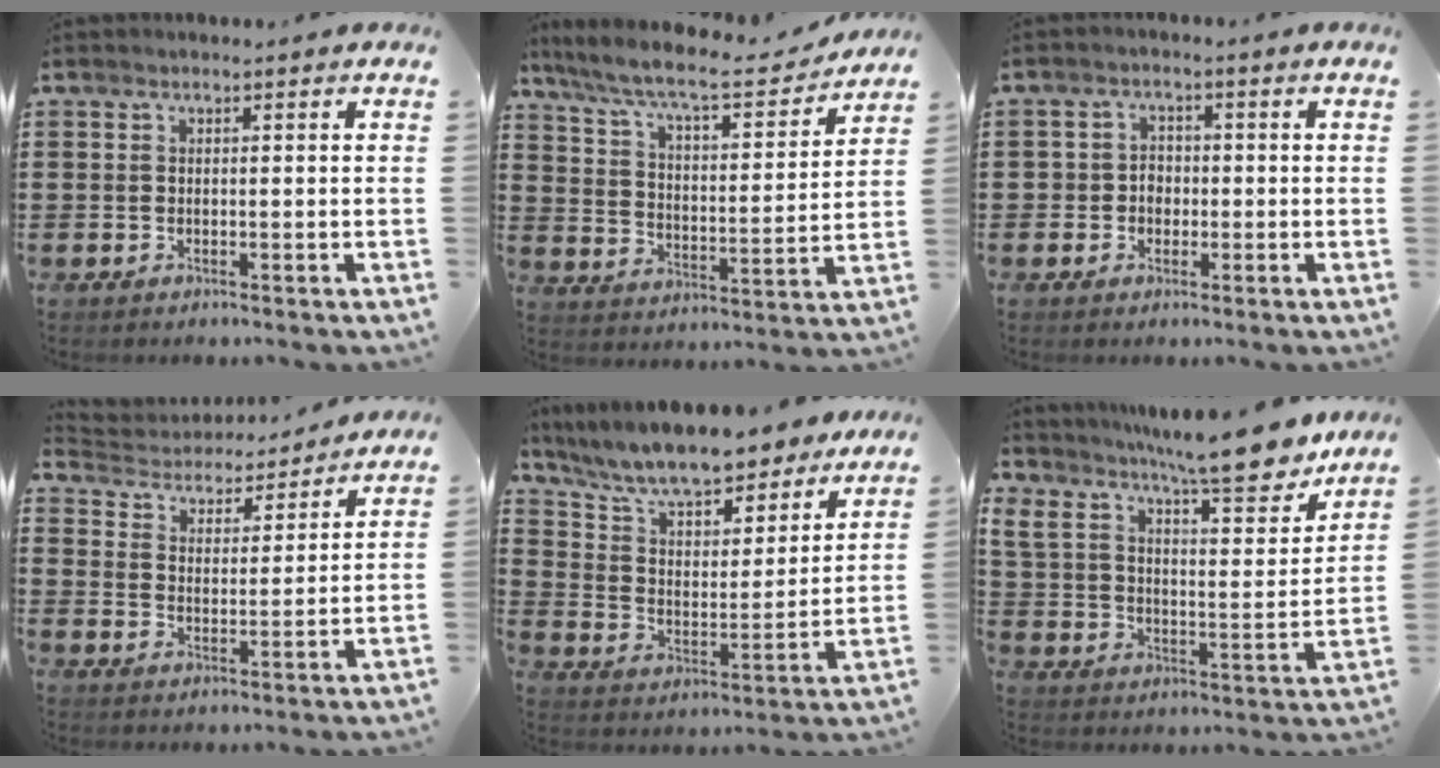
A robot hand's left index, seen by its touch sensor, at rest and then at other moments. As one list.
[{"total": 8.9, "force": [7.7, 0.8, 4.4], "torque": [-0.117, -0.041, 0.126]}, {"total": 2.3, "force": [-0.6, 2.1, 0.8], "torque": [-0.023, 0.006, -0.015]}, {"total": 3.8, "force": [3.7, 0.7, 0.2], "torque": [-0.028, -0.029, 0.057]}, {"total": 9.4, "force": [8.6, 1.2, 3.6], "torque": [-0.105, -0.054, 0.151]}, {"total": 12.2, "force": [10.6, 1.1, 6.0], "torque": [-0.131, -0.073, 0.176]}]